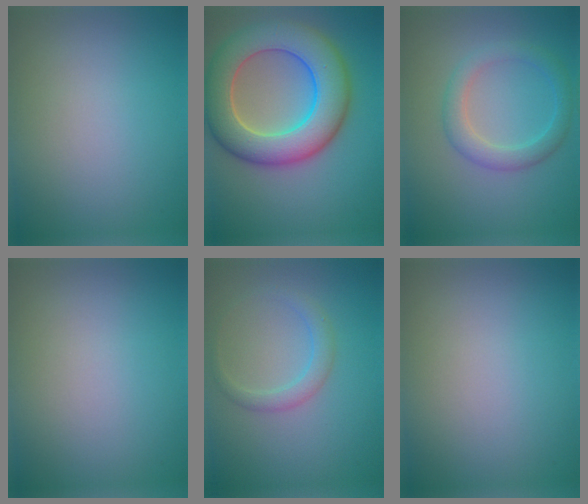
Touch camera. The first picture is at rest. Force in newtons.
{"total": 10.4, "press": 10.4, "slide": 0.6}
{"total": 3.0, "press": 3.0, "slide": 0.1}
{"total": 0.0}
{"total": 2.0, "press": 2.0, "slide": 0.2}
{"total": 0.0}